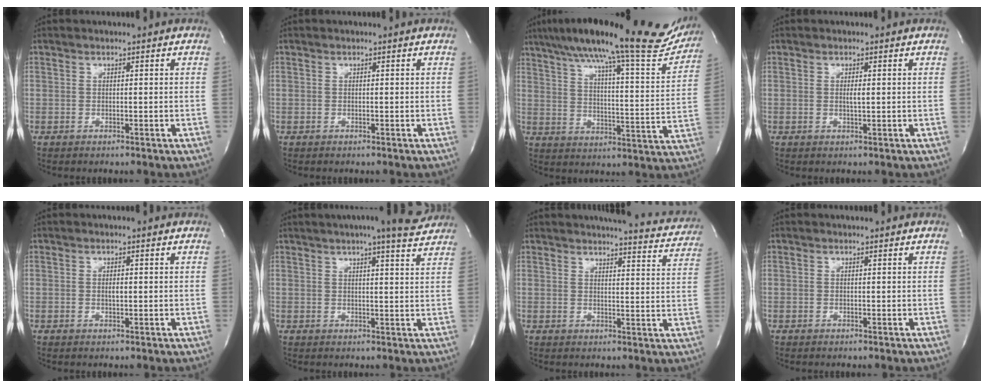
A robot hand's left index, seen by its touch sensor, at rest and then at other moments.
{"total": 0.0}
{"total": 26.9, "force": [22.8, 2.8, 14.0], "torque": [-0.220, -0.029, 0.300]}
{"total": 1.1, "force": [0.0, 0.1, 1.1], "torque": [-0.024, -0.003, 0.000]}
{"total": 1.0, "force": [-0.1, 0.3, 0.9], "torque": [-0.017, -0.003, -0.001]}
{"total": 10.0, "force": [8.5, 0.6, 5.2], "torque": [-0.073, 0.003, 0.094]}
{"total": 13.8, "force": [13.1, 1.9, 3.7], "torque": [-0.034, -0.042, 0.133]}
{"total": 0.0}